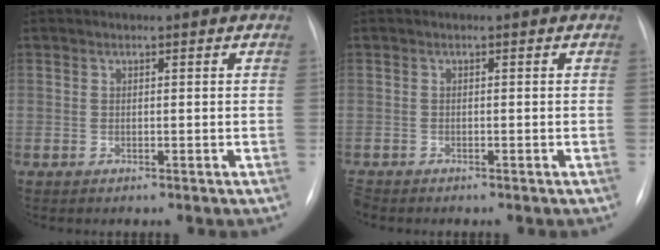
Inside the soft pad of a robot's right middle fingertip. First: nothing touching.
{"total": 1.3, "force": [-1.2, 0.4, 0.2], "torque": [-0.006, -0.004, -0.019]}